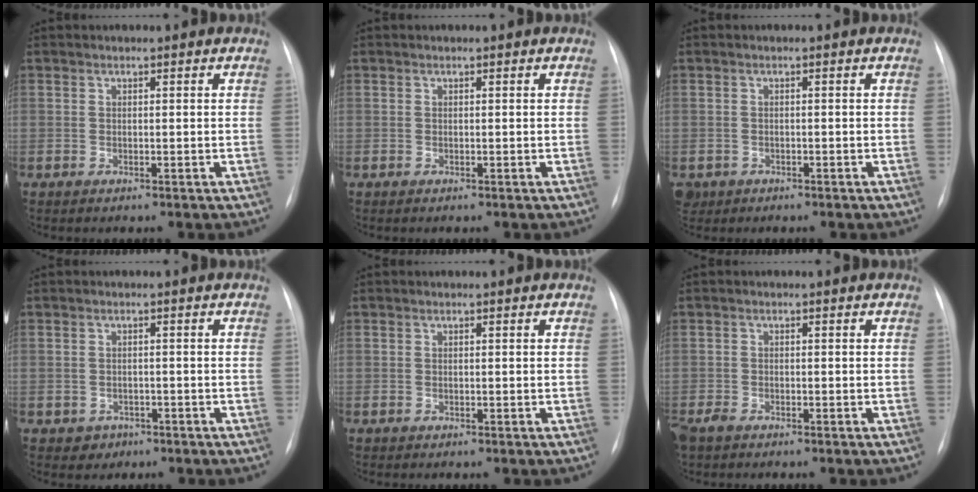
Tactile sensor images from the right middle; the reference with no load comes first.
{"total": 0.0}
{"total": 2.8, "force": [-1.5, 2.2, 0.5], "torque": [-0.008, 0.002, -0.023]}
{"total": 1.9, "force": [-1.0, 1.6, 0.1], "torque": [0.000, 0.006, -0.011]}
{"total": 0.0}
{"total": 2.5, "force": [-1.8, 1.0, 1.3], "torque": [-0.028, -0.004, -0.031]}